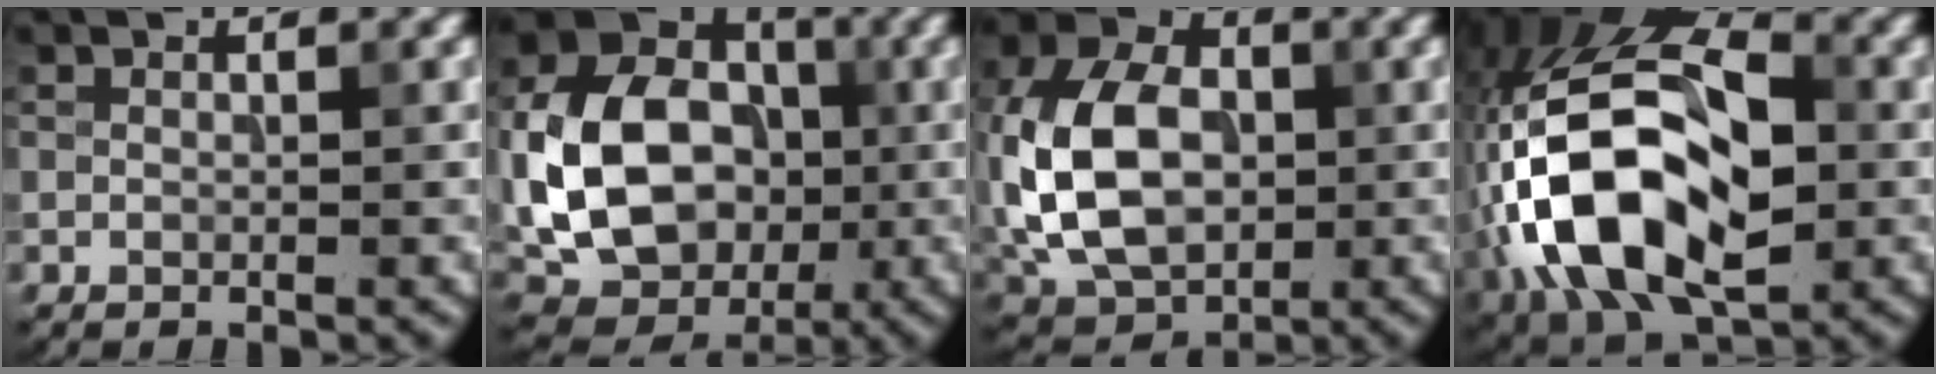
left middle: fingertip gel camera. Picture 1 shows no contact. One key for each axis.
{"total": 13.1, "fx": -1.1, "fy": 10.1, "fz": 8.2, "tx": -0.165, "ty": 0.002, "tz": -0.018}
{"total": 11.5, "fx": -0.5, "fy": 8.2, "fz": 8.1, "tx": -0.174, "ty": 0.015, "tz": -0.020}
{"total": 15.6, "fx": -3.7, "fy": 9.4, "fz": 11.8, "tx": -0.215, "ty": 0.003, "tz": -0.075}